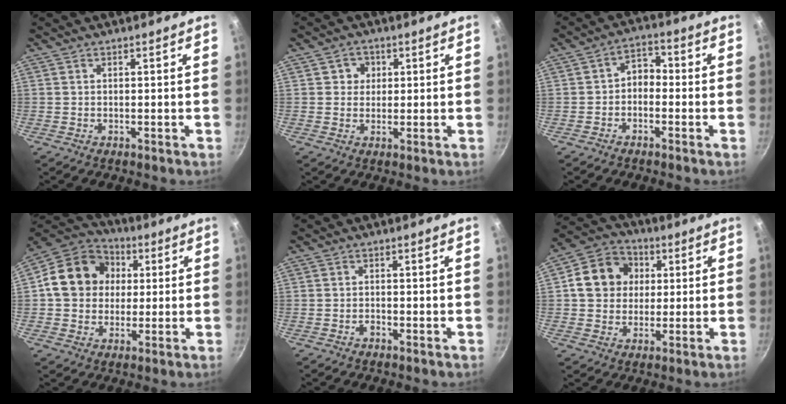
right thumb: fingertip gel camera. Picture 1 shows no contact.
{"total": 3.3, "force": [0.9, 3.1, 0.8], "torque": [0.013, 0.001, 0.010]}
{"total": 4.3, "force": [-1.1, 3.1, 2.7], "torque": [-0.024, 0.024, -0.028]}
{"total": 15.2, "force": [2.1, 13.0, 7.5], "torque": [-0.101, 0.023, 0.021]}
{"total": 1.1, "force": [-0.7, 0.6, 0.6], "torque": [-0.012, 0.008, -0.015]}
{"total": 11.7, "force": [2.0, 10.2, 5.4], "torque": [-0.066, 0.016, 0.020]}